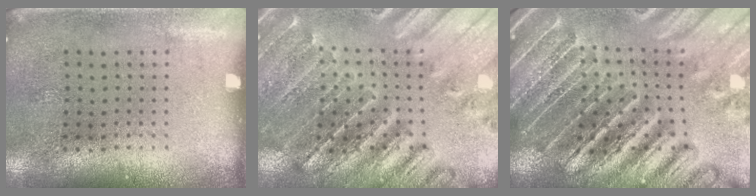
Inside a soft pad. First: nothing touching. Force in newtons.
{"total": 2.0, "press": 2.0, "slide": 0.1}
{"total": 4.3, "press": 4.0, "slide": 1.3}